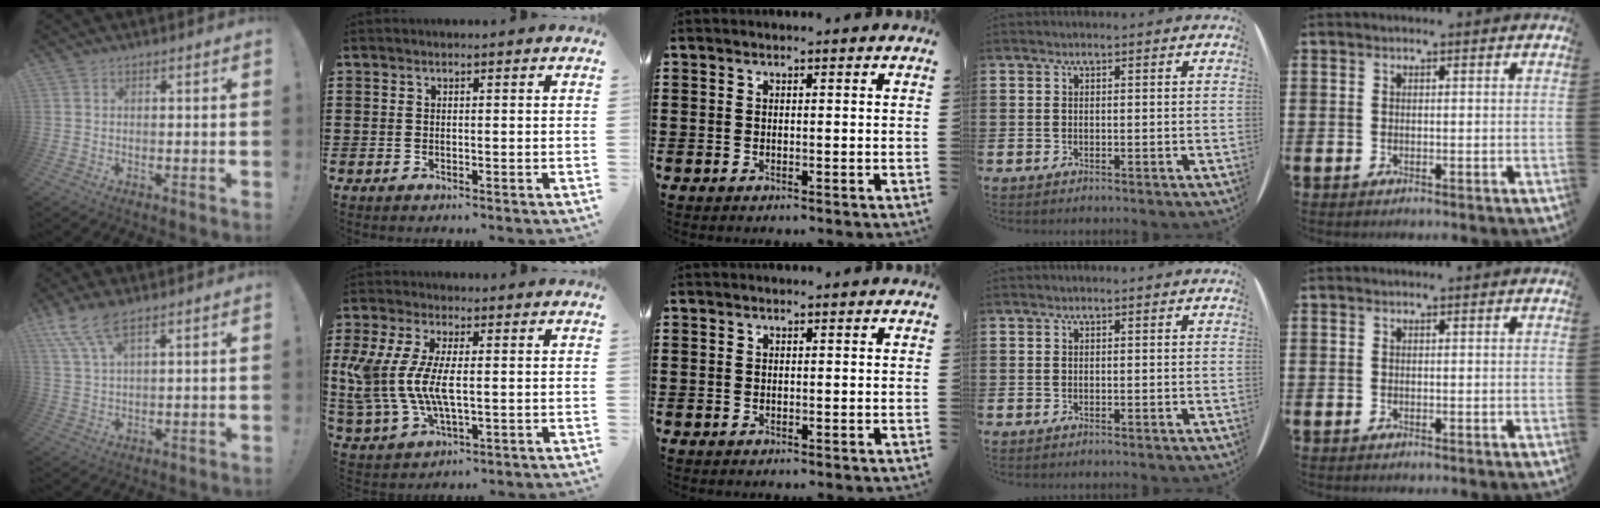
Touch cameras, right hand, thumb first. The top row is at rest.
{"thumb": {"total": 8.2, "force": [5.6, 2.4, 5.5], "torque": [-0.119, -0.015, 0.109]}, "index": {"total": 9.3, "force": [0.0, 4.3, 8.2], "torque": [-0.208, -0.009, -0.012]}}